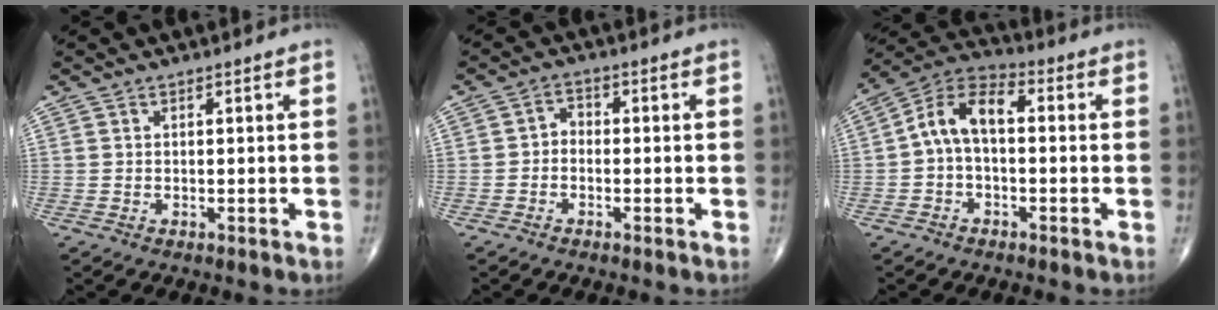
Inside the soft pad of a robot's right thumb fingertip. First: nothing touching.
{"total": 2.4, "force": [-0.8, 1.9, 1.3], "torque": [-0.007, 0.014, -0.025]}
{"total": 9.2, "force": [-0.1, 5.2, 7.6], "torque": [-0.131, 0.037, -0.016]}